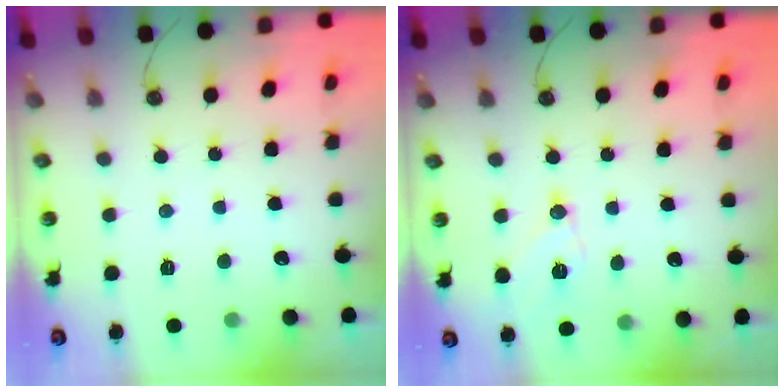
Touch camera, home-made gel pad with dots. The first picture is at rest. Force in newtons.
{"total": 9.3, "press": 9.3, "slide": 0.8}